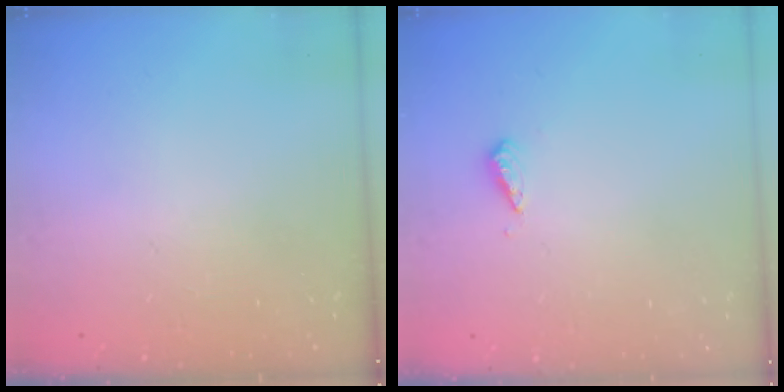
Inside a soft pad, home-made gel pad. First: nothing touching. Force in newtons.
{"total": 2.8, "press": 2.8, "slide": 0.7}